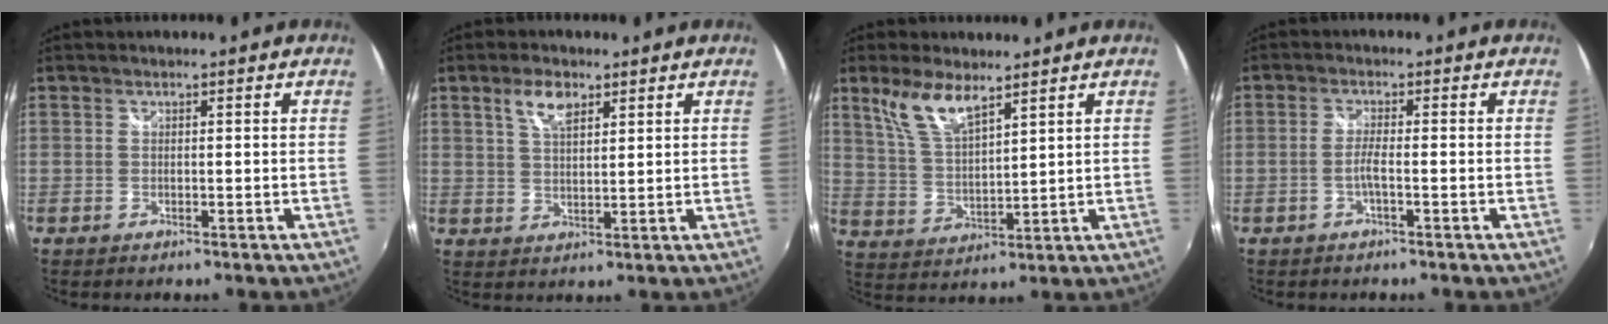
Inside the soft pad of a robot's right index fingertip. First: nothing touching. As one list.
[{"total": 5.1, "force": [3.0, 2.3, 3.4], "torque": [-0.061, 0.007, 0.055]}, {"total": 8.6, "force": [6.0, 2.7, 5.6], "torque": [-0.114, 0.004, 0.128]}, {"total": 2.3, "force": [-0.9, -0.1, 2.1], "torque": [-0.043, 0.001, -0.019]}]